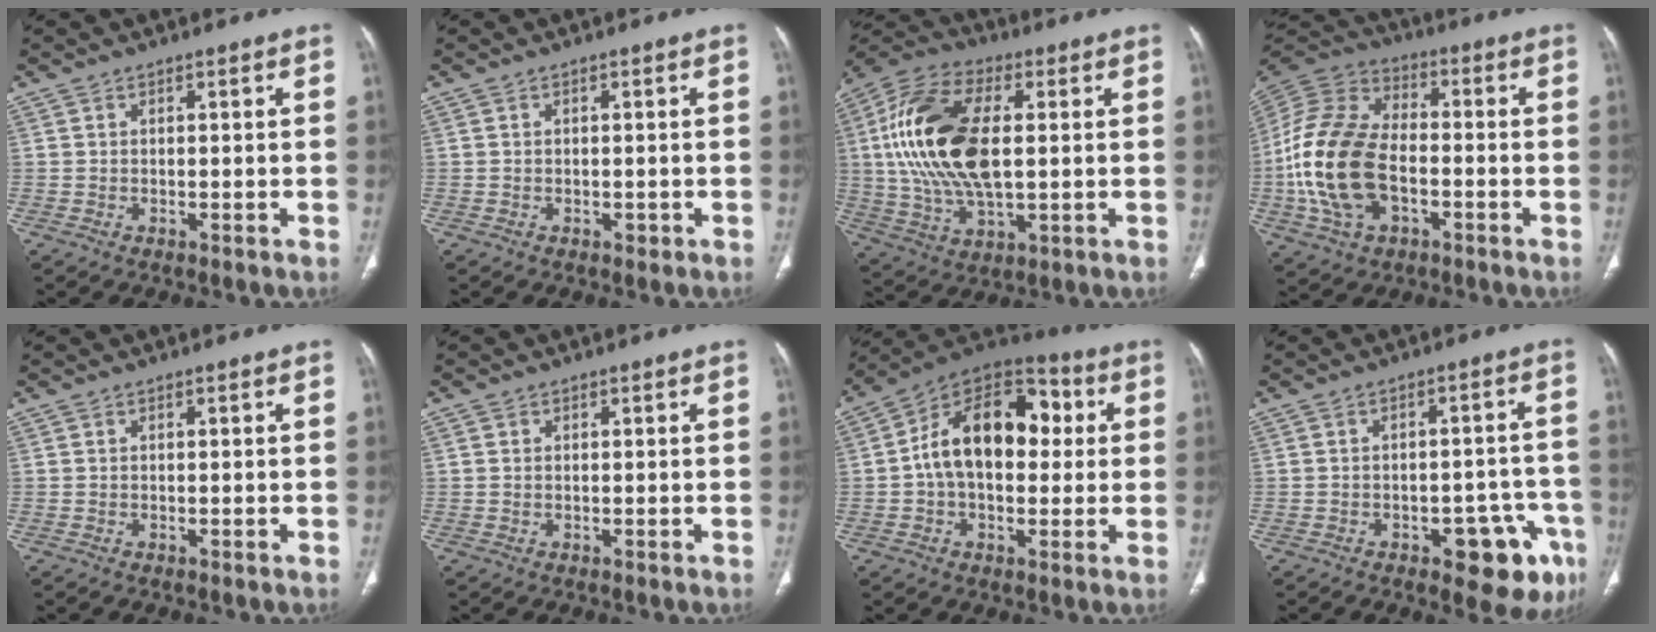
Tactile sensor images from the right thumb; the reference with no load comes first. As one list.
[{"total": 0.6, "force": [-0.2, 0.5, 0.3], "torque": [-0.004, 0.001, -0.001]}, {"total": 21.5, "force": [2.5, 11.2, 18.1], "torque": [-0.371, 0.005, 0.044]}, {"total": 20.0, "force": [-3.9, 12.4, 15.3], "torque": [-0.311, 0.019, -0.072]}, {"total": 0.0}, {"total": 0.7, "force": [0.2, 0.6, 0.3], "torque": [-0.005, 0.000, 0.003]}, {"total": 18.7, "force": [1.9, 12.0, 14.2], "torque": [-0.197, 0.040, 0.022]}, {"total": 11.6, "force": [-5.5, 5.3, 8.7], "torque": [-0.070, 0.032, -0.061]}]